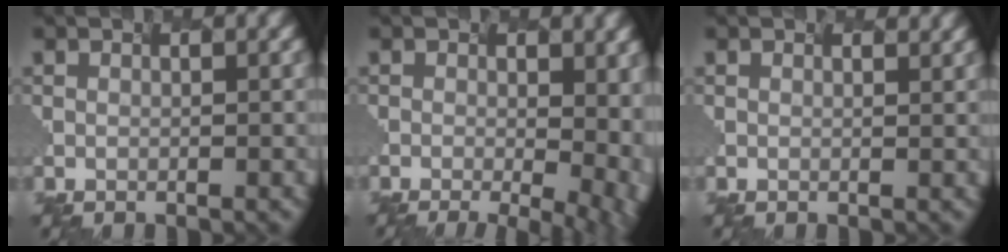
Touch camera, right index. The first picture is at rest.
{"total": 8.2, "force": [-1.3, 3.8, 7.1], "torque": [-0.037, -0.003, 0.000]}
{"total": 1.5, "force": [1.3, 0.7, 0.2], "torque": [0.010, 0.002, 0.002]}